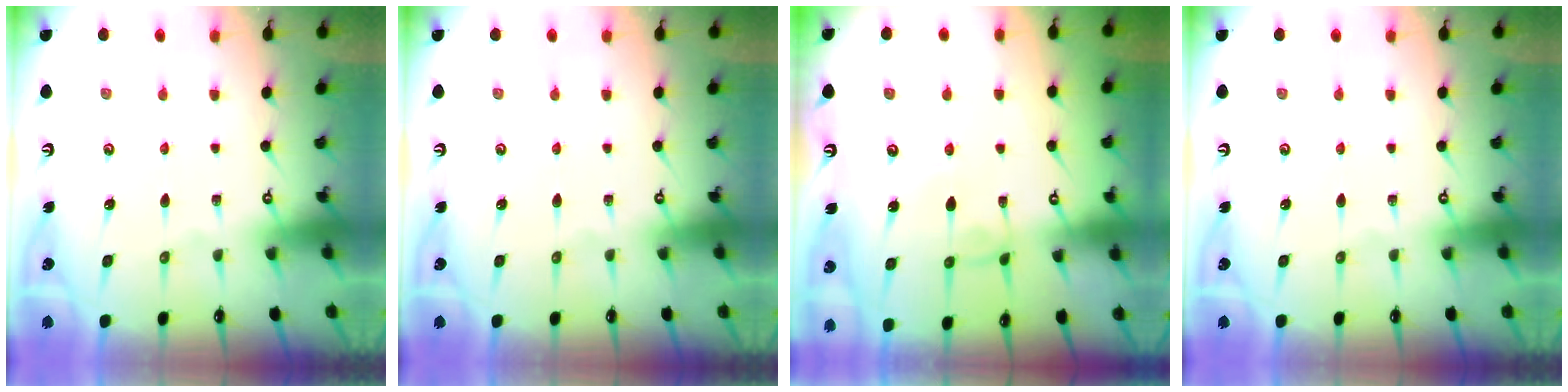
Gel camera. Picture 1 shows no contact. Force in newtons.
{"total": 0.0}
{"total": 2.3, "press": 2.3, "slide": 0.2}
{"total": 0.0}